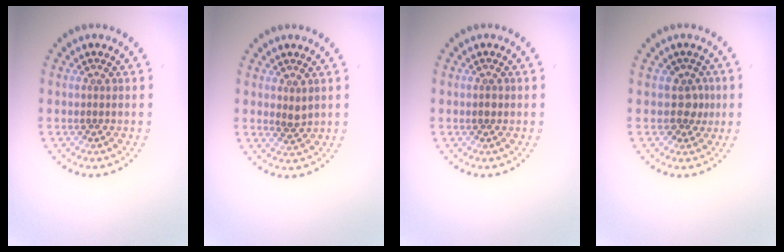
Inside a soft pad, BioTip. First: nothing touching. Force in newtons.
{"total": 1.2, "press": 1.0, "slide": 0.6}
{"total": 0.9, "press": 0.9, "slide": 0.0}
{"total": 1.8, "press": 1.4, "slide": 1.2}